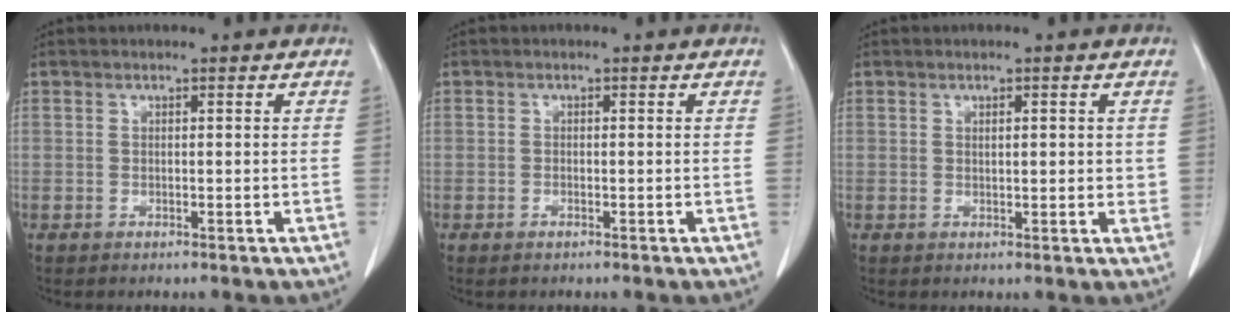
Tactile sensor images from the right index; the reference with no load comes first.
{"total": 0.6, "force": [-0.5, 0.2, 0.3], "torque": [-0.013, -0.001, -0.006]}
{"total": 2.2, "force": [0.7, 0.9, 1.9], "torque": [-0.026, -0.003, 0.008]}